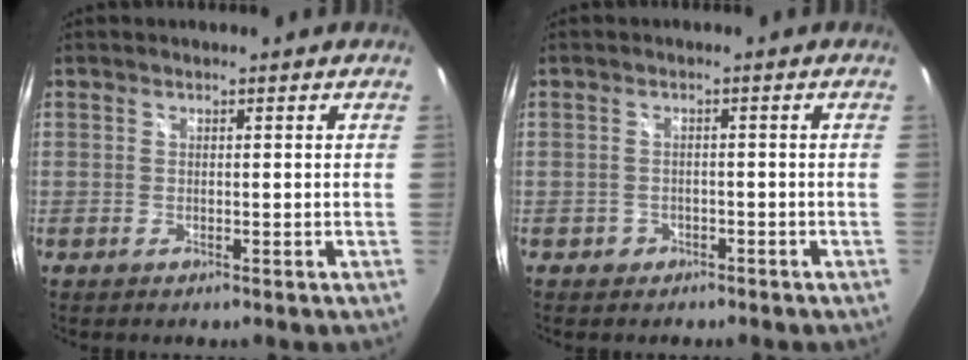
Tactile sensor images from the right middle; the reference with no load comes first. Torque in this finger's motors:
{"motor_torque": [-0.25, -0.01, -0.05, -0.01]}